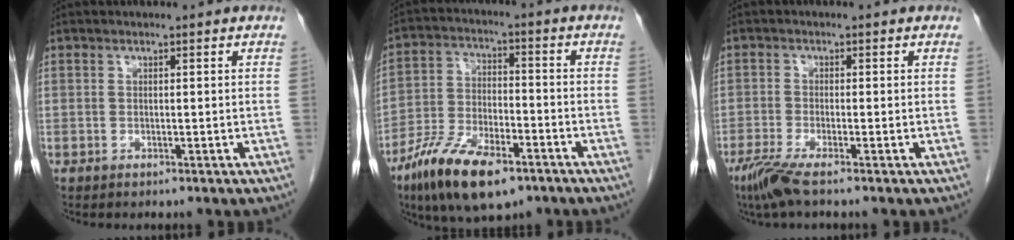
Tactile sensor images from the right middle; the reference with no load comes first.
{"total": 13.5, "force": [-8.5, 4.6, 9.5], "torque": [-0.181, -0.015, -0.149]}
{"total": 4.2, "force": [-2.8, 0.2, 3.0], "torque": [-0.066, -0.013, -0.060]}